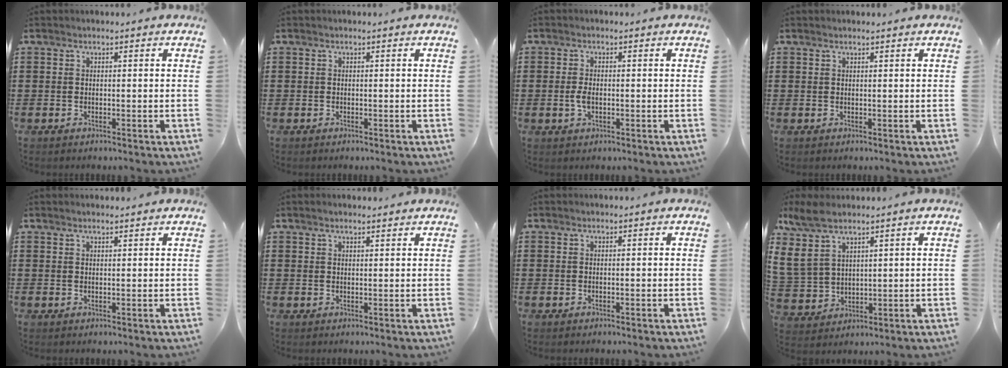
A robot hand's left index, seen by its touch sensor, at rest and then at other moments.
{"total": 0.0}
{"total": 2.5, "force": [-0.3, 1.2, 2.2], "torque": [-0.057, -0.004, -0.010]}
{"total": 0.5, "force": [0.5, 0.0, 0.3], "torque": [-0.006, -0.001, 0.009]}
{"total": 1.1, "force": [1.0, 0.0, 0.5], "torque": [-0.011, 0.000, 0.019]}
{"total": 1.5, "force": [1.3, 0.1, 0.7], "torque": [-0.015, 0.001, 0.024]}
{"total": 0.0}
{"total": 7.2, "force": [4.5, 4.1, 3.9], "torque": [-0.106, -0.001, 0.084]}